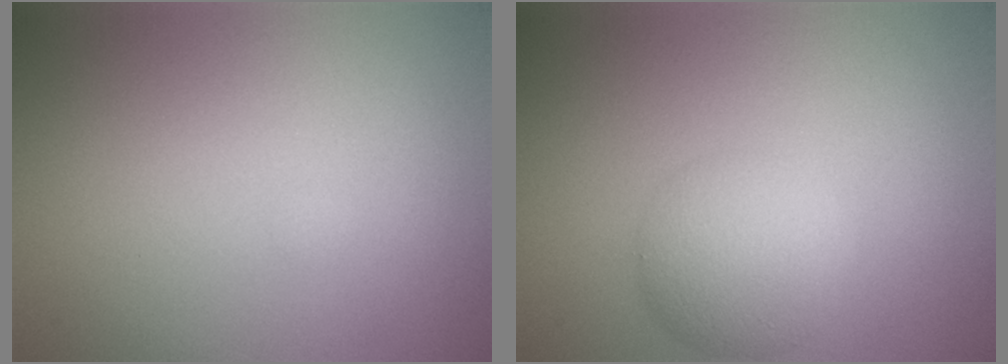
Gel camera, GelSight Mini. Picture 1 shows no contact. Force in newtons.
{"total": 4.0, "press": 4.0, "slide": 0.1}